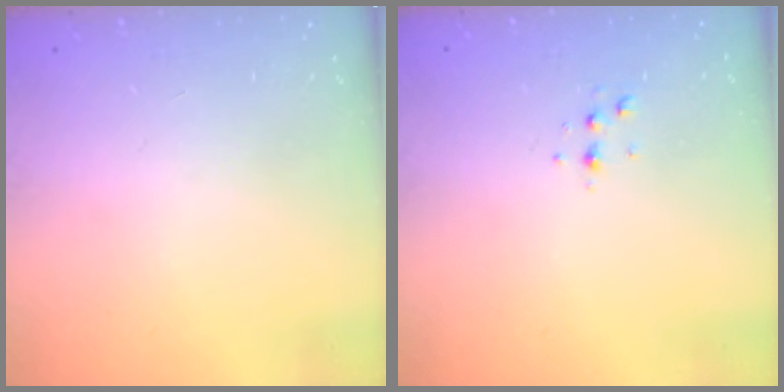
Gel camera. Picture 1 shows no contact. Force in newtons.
{"total": 3.7, "press": 3.2, "slide": 1.7}